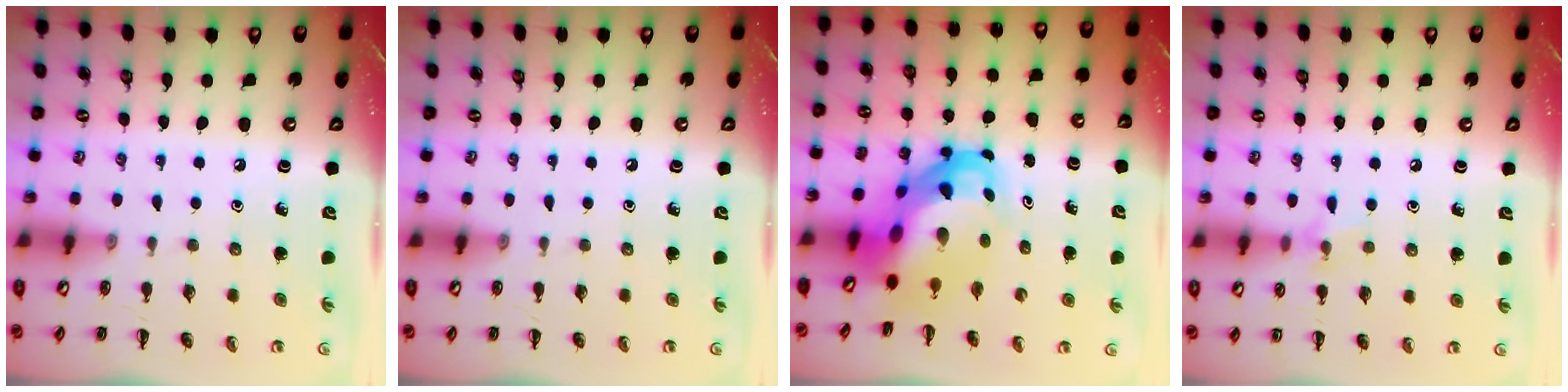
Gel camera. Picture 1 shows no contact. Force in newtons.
{"total": 0.0}
{"total": 9.4, "press": 9.1, "slide": 2.6}
{"total": 5.9, "press": 5.6, "slide": 1.9}